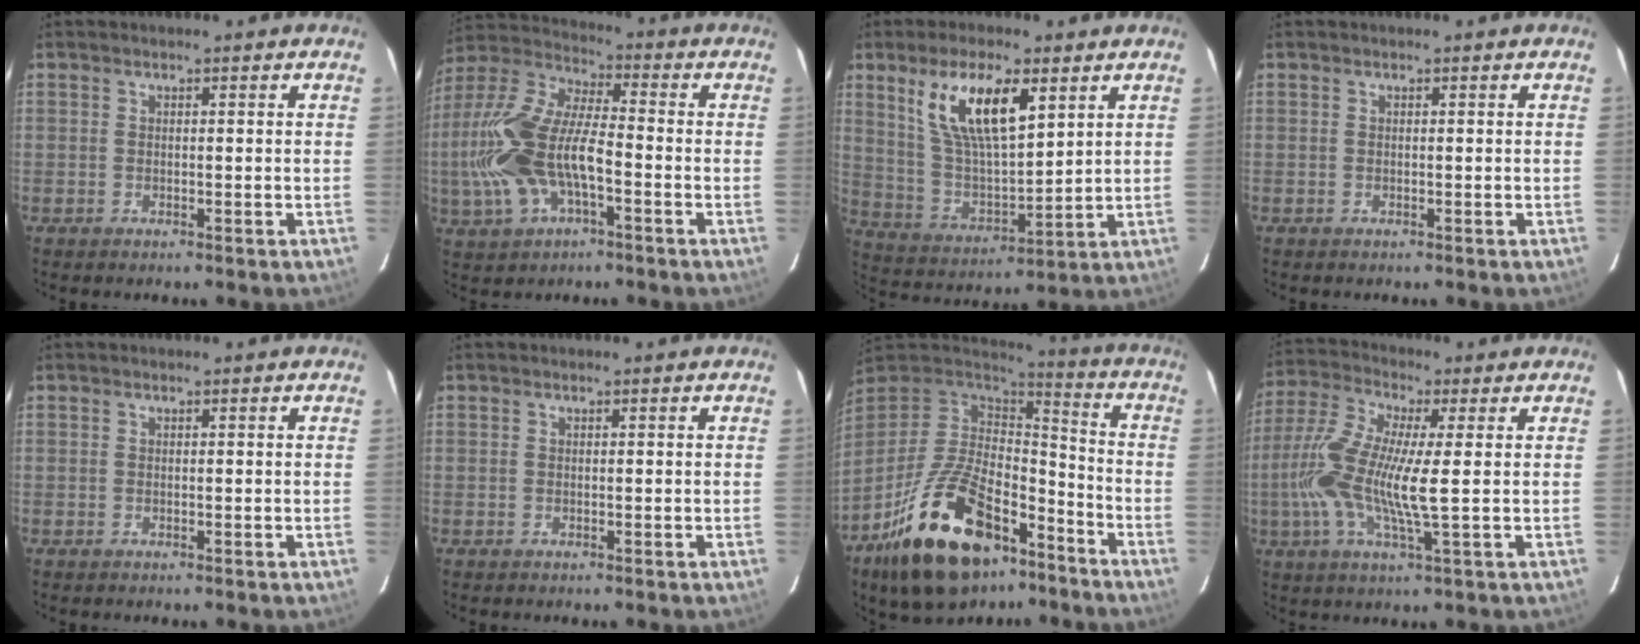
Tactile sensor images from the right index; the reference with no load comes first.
{"total": 18.4, "force": [-4.2, 8.1, 15.9], "torque": [-0.343, 0.001, -0.081]}
{"total": 13.4, "force": [7.5, 3.6, 10.5], "torque": [-0.197, -0.002, 0.158]}
{"total": 0.0}
{"total": 0.0}
{"total": 0.0}
{"total": 26.0, "force": [-15.7, 12.8, 16.2], "torque": [-0.320, -0.007, -0.247]}
{"total": 13.7, "force": [-0.6, 2.1, 13.6], "torque": [-0.275, -0.001, -0.021]}